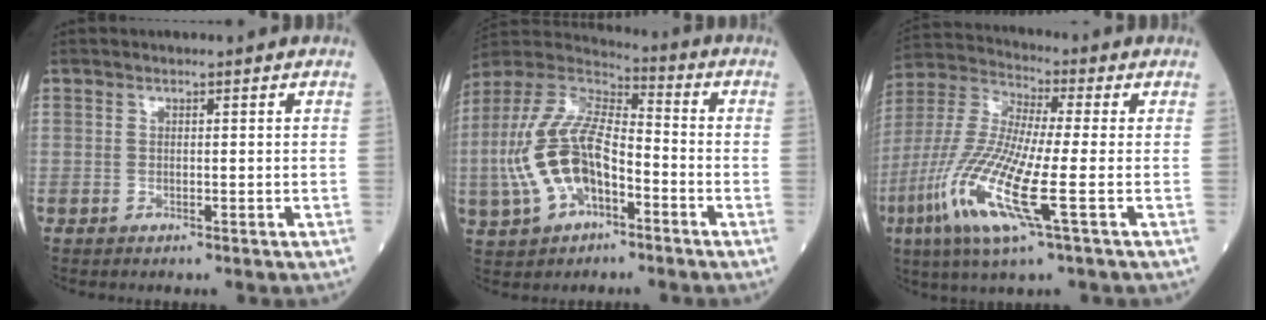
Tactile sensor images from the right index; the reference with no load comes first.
{"total": 15.0, "force": [-4.0, 7.2, 12.5], "torque": [-0.278, 0.014, -0.076]}
{"total": 16.2, "force": [-4.9, 1.5, 15.3], "torque": [-0.337, -0.021, -0.098]}